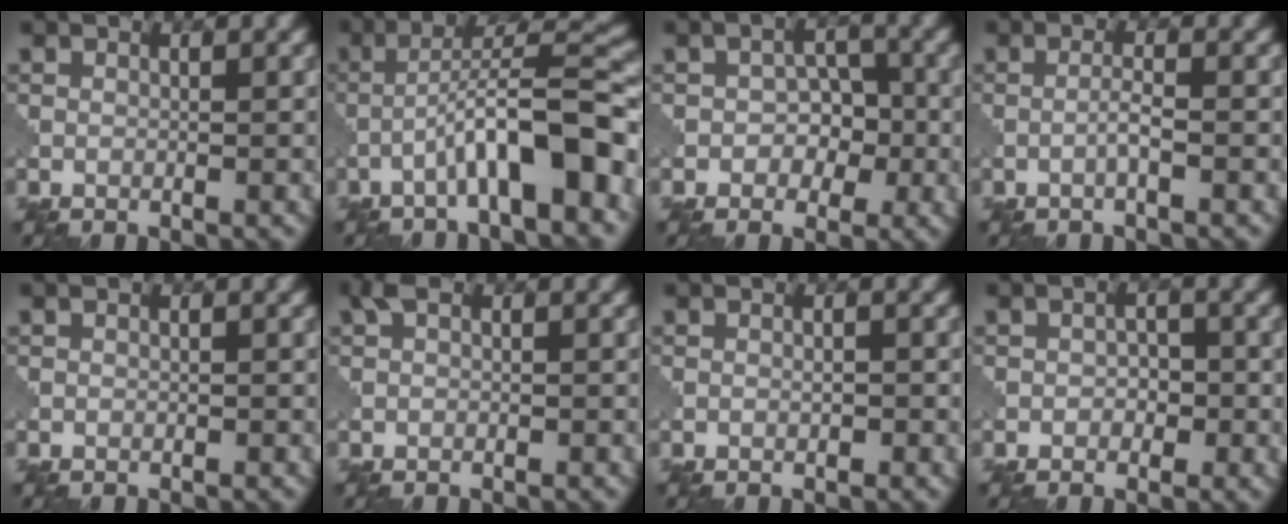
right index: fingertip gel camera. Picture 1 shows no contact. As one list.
[{"total": 8.2, "force": [-3.3, 1.3, 7.4], "torque": [-0.118, 0.026, -0.055]}, {"total": 3.0, "force": [-0.7, 2.3, 1.8], "torque": [-0.008, 0.003, -0.019]}, {"total": 1.4, "force": [-0.6, 0.0, 1.3], "torque": [-0.024, 0.006, -0.014]}, {"total": 0.0}, {"total": 1.3, "force": [0.5, 0.8, 0.9], "torque": [-0.014, 0.008, 0.005]}, {"total": 0.6, "force": [-0.2, 0.3, 0.5], "torque": [-0.011, 0.003, -0.003]}, {"total": 1.4, "force": [-0.4, 1.1, 0.8], "torque": [-0.011, -0.001, -0.010]}]